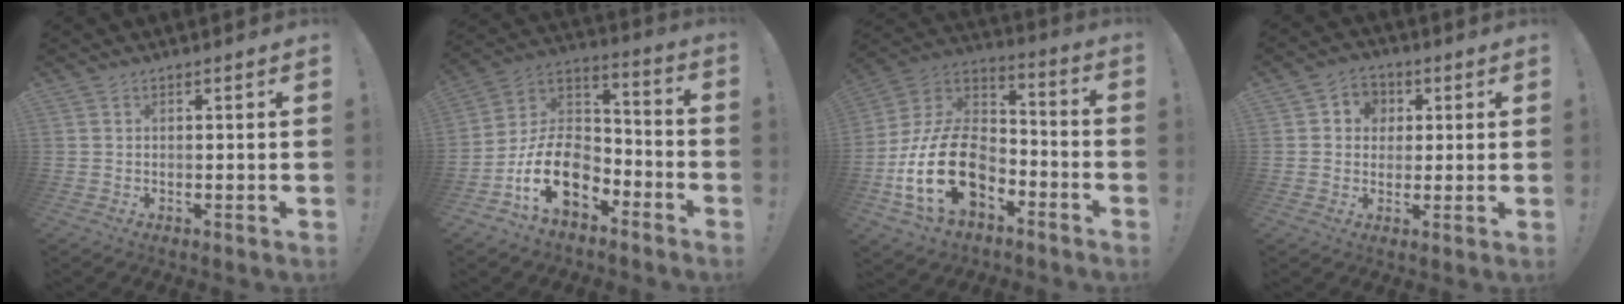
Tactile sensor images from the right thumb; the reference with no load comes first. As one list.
[{"total": 18.4, "force": [-8.6, 12.2, 10.7], "torque": [-0.195, 0.050, -0.137]}, {"total": 24.7, "force": [-8.6, 16.0, 16.7], "torque": [-0.328, 0.047, -0.134]}, {"total": 6.0, "force": [0.5, 5.8, 1.6], "torque": [-0.019, 0.007, 0.011]}]